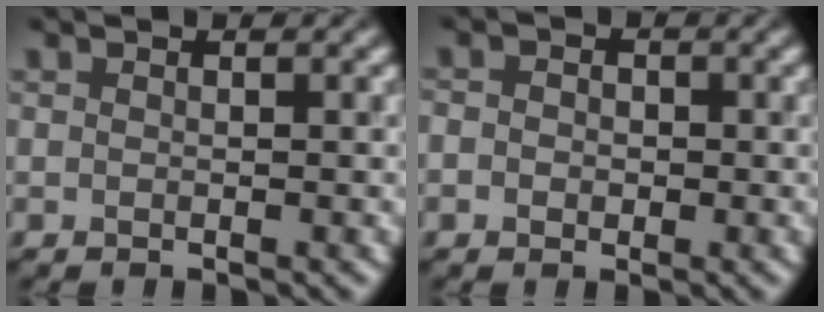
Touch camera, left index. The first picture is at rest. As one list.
[{"total": 0.9, "force": [-0.5, 0.8, 0.1], "torque": [-0.004, 0.010, 0.001]}]